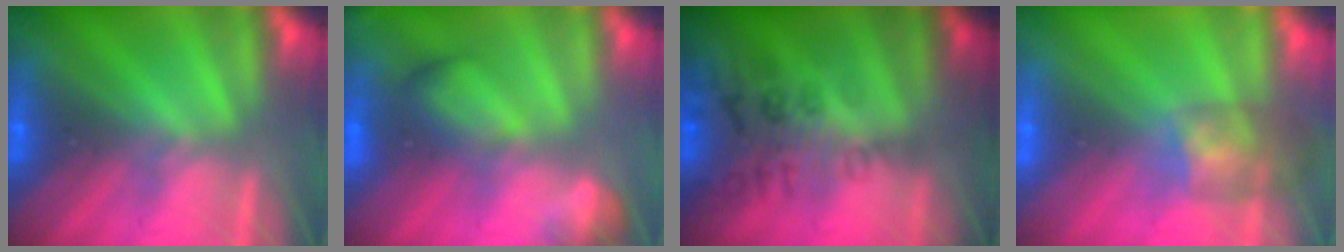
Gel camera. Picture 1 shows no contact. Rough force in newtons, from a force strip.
{"total": 2.6}
{"total": 2.9}
{"total": 7.2}